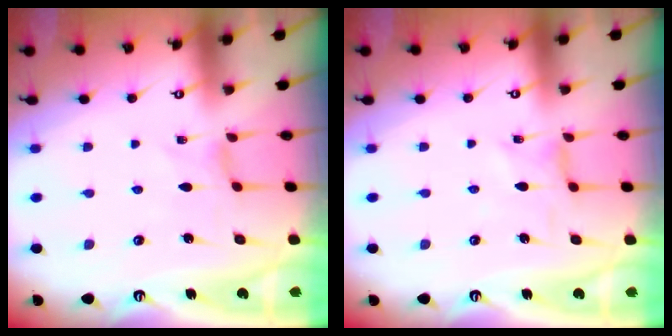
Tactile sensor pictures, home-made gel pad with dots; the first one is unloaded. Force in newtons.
{"total": 1.1, "press": 1.0, "slide": 0.3}